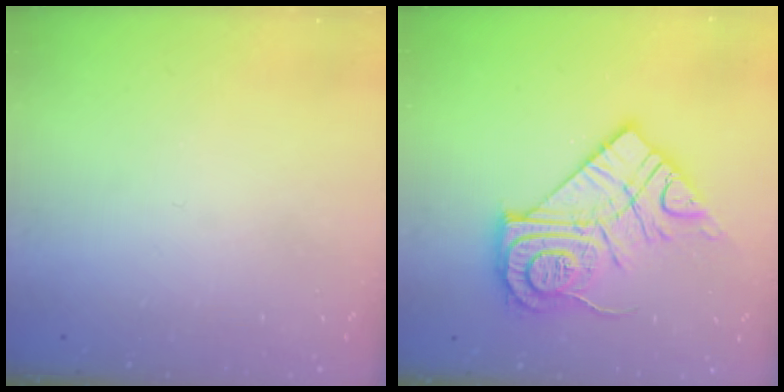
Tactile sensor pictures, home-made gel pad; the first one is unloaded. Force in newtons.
{"total": 18.2, "press": 18.1, "slide": 1.2}